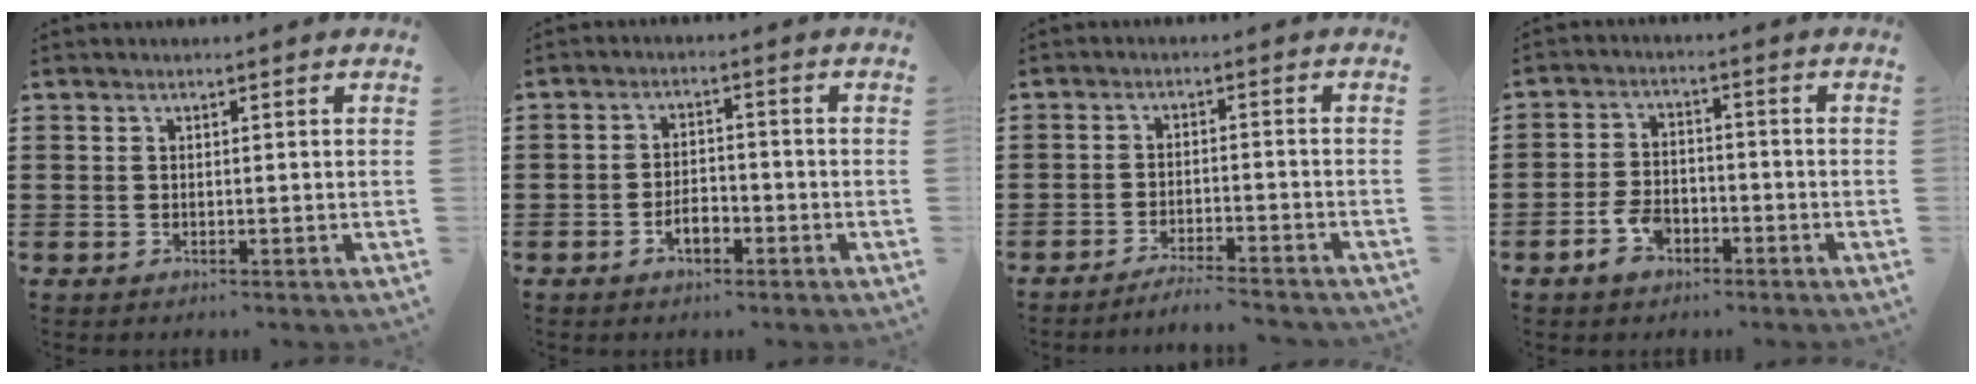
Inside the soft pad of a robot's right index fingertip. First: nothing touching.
{"total": 3.5, "force": [-1.9, 1.7, 2.5], "torque": [-0.036, 0.002, -0.038]}
{"total": 3.2, "force": [-3.1, -0.2, 0.8], "torque": [-0.016, 0.002, -0.063]}
{"total": 4.3, "force": [-2.6, 2.4, 2.4], "torque": [-0.057, 0.002, -0.051]}